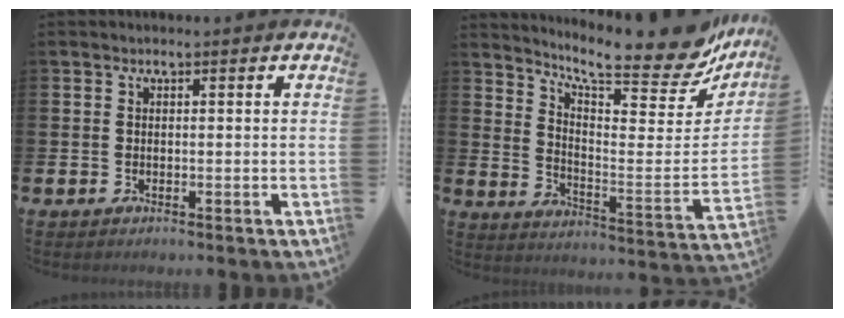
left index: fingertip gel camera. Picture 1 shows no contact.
{"total": 11.0, "force": [9.7, 1.9, 4.8], "torque": [-0.087, -0.086, 0.160]}